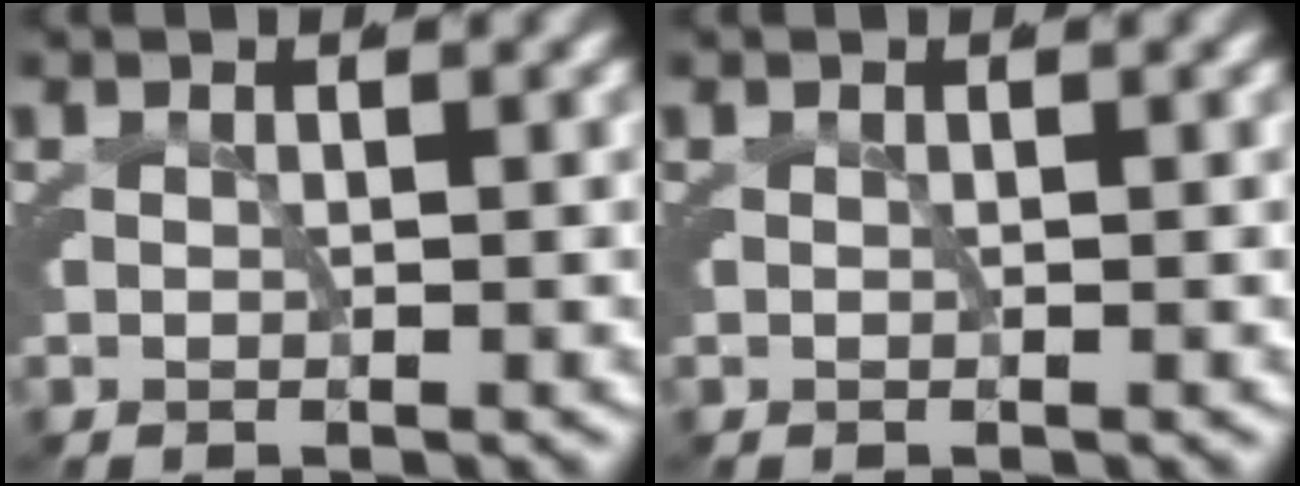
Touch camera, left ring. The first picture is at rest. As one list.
[{"total": 0.0}]